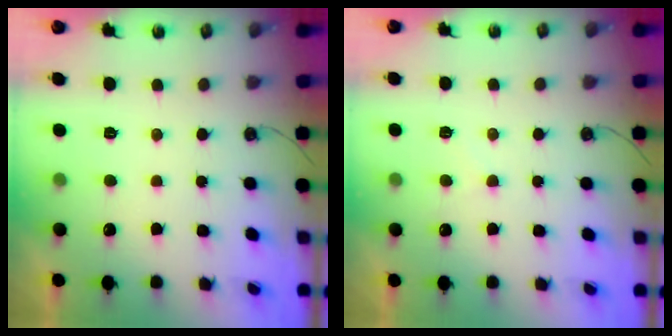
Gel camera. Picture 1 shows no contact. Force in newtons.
{"total": 3.6, "press": 3.6, "slide": 0.5}